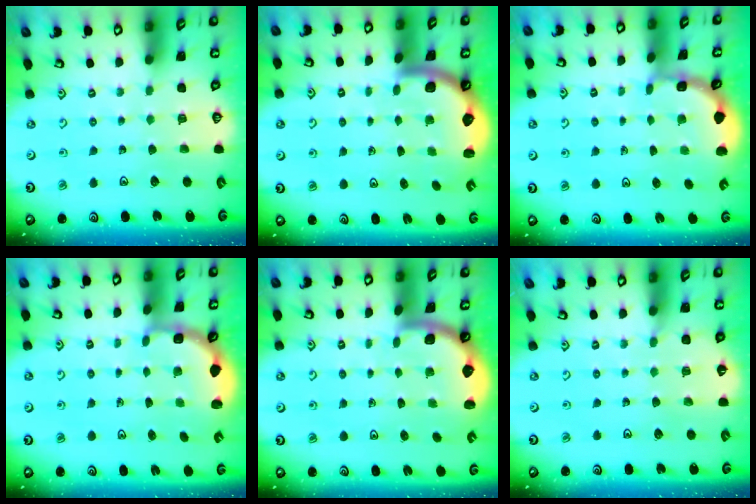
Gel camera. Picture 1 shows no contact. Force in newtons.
{"total": 2.5, "press": 2.5, "slide": 0.4}
{"total": 1.9, "press": 1.9, "slide": 0.2}
{"total": 2.9, "press": 2.5, "slide": 1.4}
{"total": 1.6, "press": 1.6, "slide": 0.1}
{"total": 3.4, "press": 3.4, "slide": 0.4}